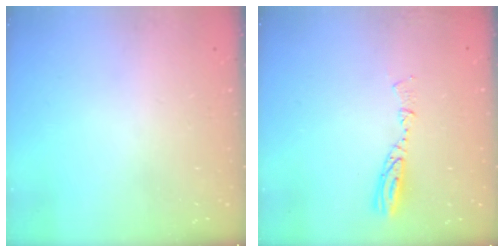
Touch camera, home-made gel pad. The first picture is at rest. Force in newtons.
{"total": 6.6, "press": 6.6, "slide": 0.6}